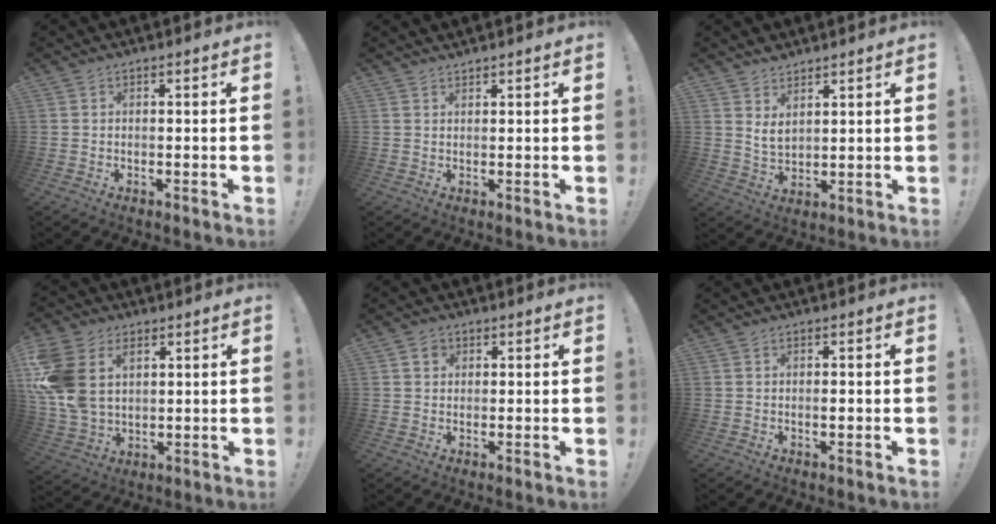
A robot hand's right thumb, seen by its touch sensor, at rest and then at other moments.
{"total": 1.1, "force": [1.1, 0.0, -0.1], "torque": [0.005, -0.005, 0.021]}
{"total": 5.1, "force": [3.6, 2.6, 2.4], "torque": [-0.038, -0.022, 0.067]}
{"total": 15.3, "force": [5.0, 11.4, 8.9], "torque": [-0.178, -0.025, 0.099]}
{"total": 2.4, "force": [1.1, 2.1, 0.6], "torque": [-0.005, -0.001, 0.019]}
{"total": 0.8, "force": [-0.4, 0.2, 0.6], "torque": [-0.004, -0.002, -0.008]}